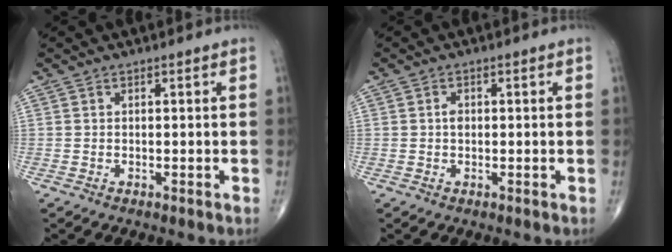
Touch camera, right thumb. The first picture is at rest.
{"total": 1.3, "force": [0.0, 1.0, 0.9], "torque": [-0.011, 0.002, -0.002]}